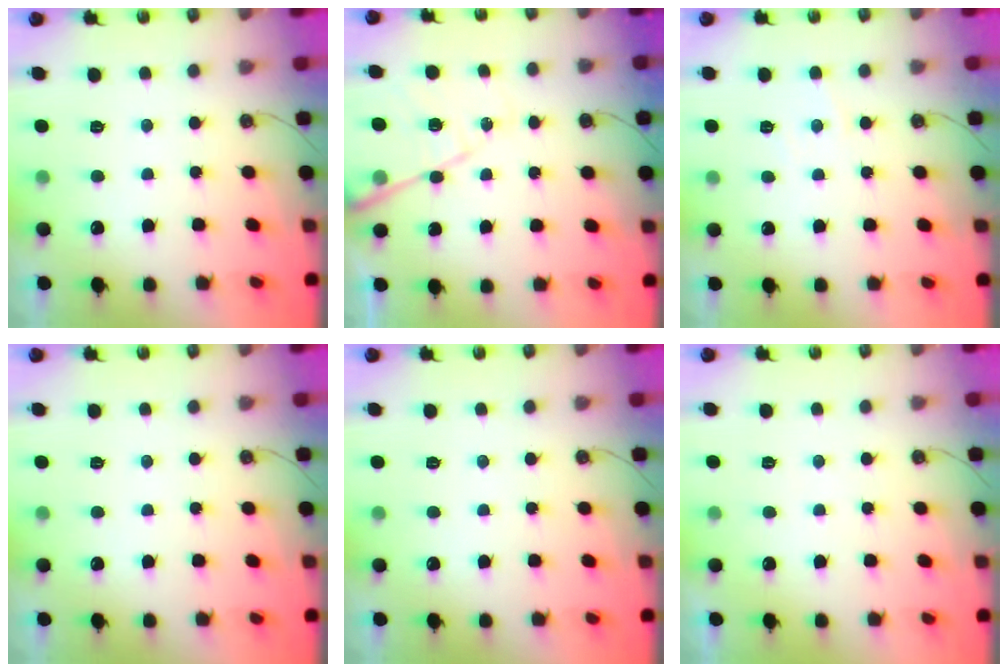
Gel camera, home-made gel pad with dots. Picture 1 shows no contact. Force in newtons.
{"total": 15.0, "press": 15.0, "slide": 1.5}
{"total": 3.1, "press": 3.1, "slide": 0.5}
{"total": 0.0}
{"total": 0.0}
{"total": 2.7, "press": 2.7, "slide": 0.4}